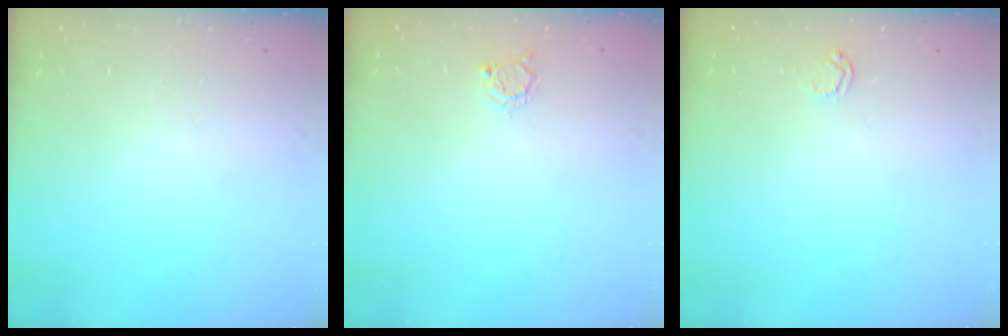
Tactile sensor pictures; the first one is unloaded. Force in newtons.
{"total": 2.8, "press": 2.8, "slide": 0.3}
{"total": 2.9, "press": 2.9, "slide": 0.3}